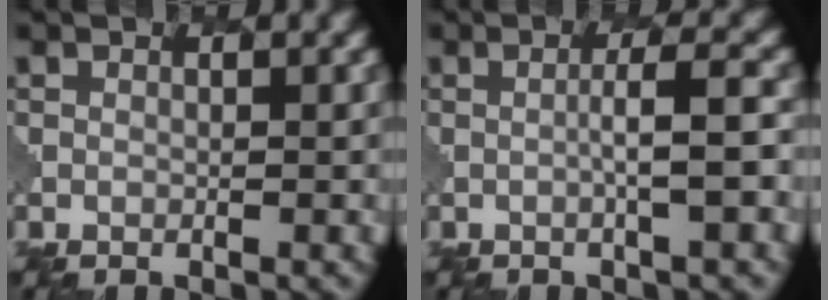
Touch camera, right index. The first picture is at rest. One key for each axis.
{"total": 2.7, "fx": 0.0, "fy": 0.3, "fz": 2.7, "tx": -0.039, "ty": 0.009, "tz": -0.011}